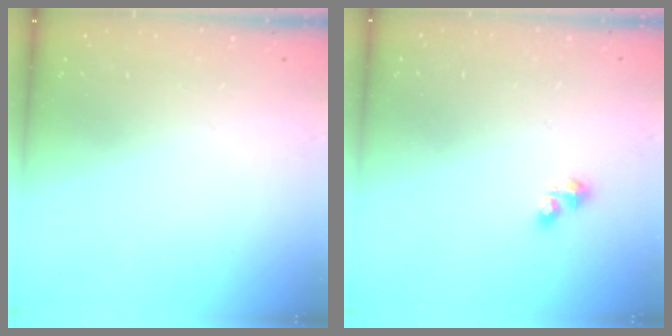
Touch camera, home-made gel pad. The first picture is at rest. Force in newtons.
{"total": 4.5, "press": 4.5, "slide": 0.5}